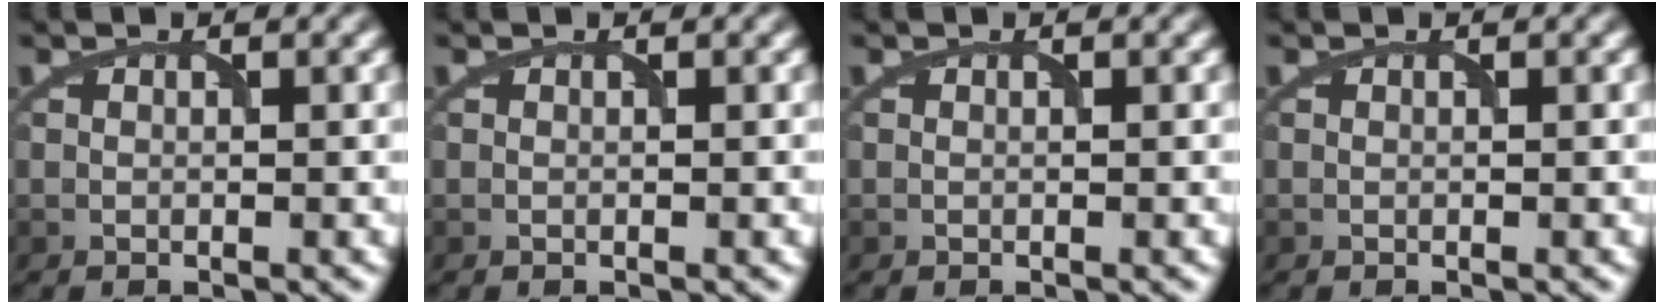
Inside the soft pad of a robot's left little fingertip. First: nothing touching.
{"total": 0.0}
{"total": 0.0}
{"total": 0.0}